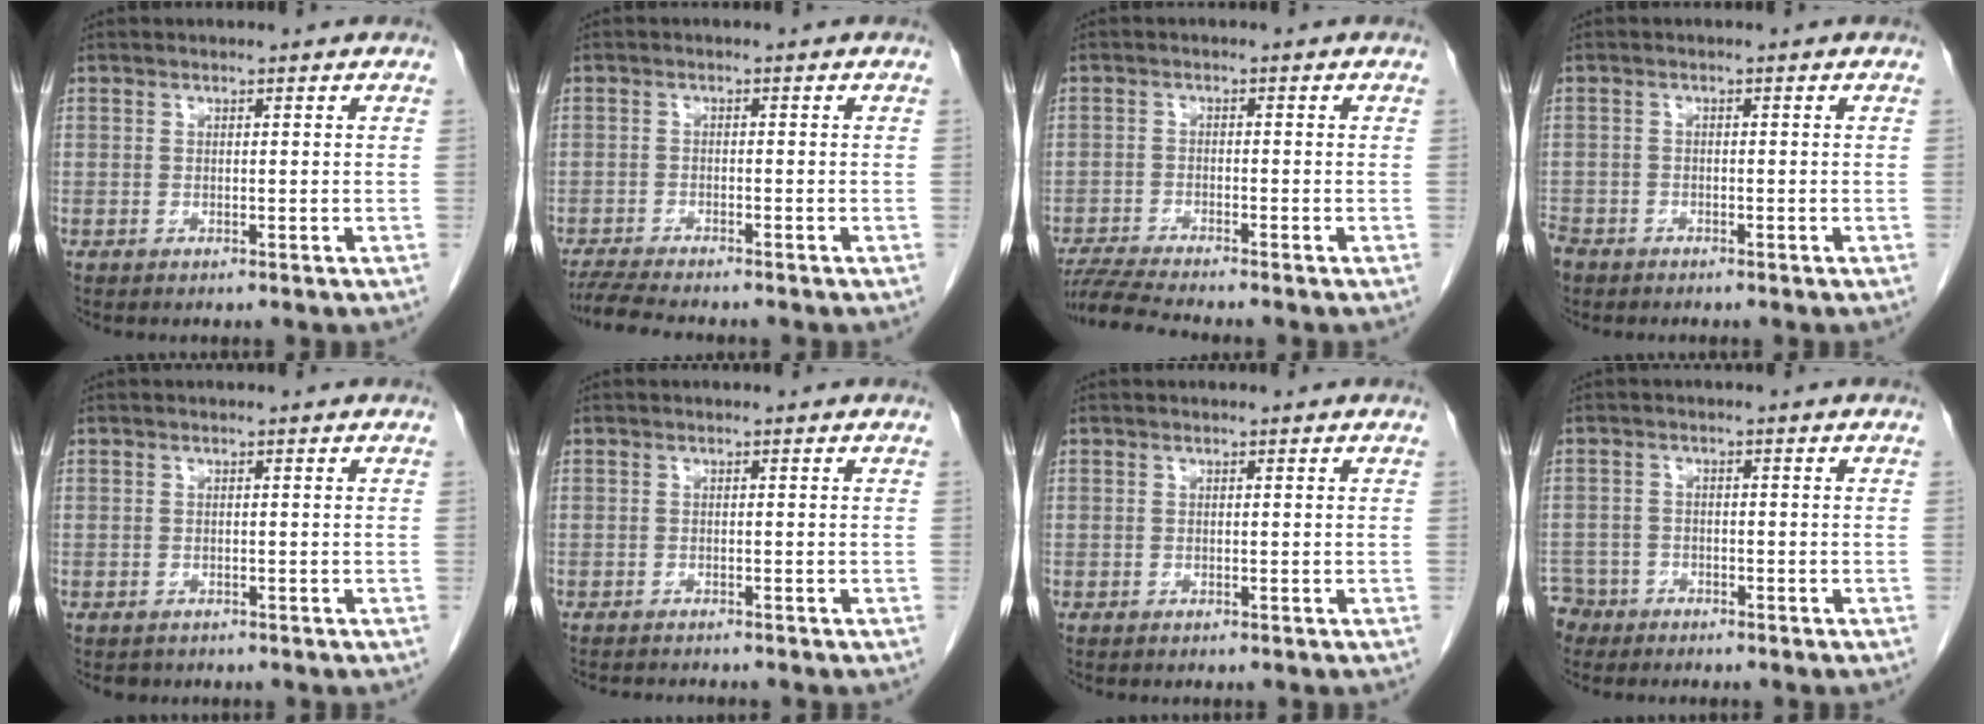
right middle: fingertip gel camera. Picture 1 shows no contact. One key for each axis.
{"total": 6.6, "fx": -5.9, "fy": 0.5, "fz": 2.8, "tx": -0.048, "ty": -0.018, "tz": -0.099}
{"total": 6.0, "fx": -5.5, "fy": -0.8, "fz": 2.2, "tx": -0.039, "ty": -0.023, "tz": -0.099}
{"total": 3.6, "fx": -2.9, "fy": 2.0, "fz": 0.9, "tx": -0.023, "ty": -0.003, "tz": -0.054}
{"total": 1.2, "fx": -1.0, "fy": 0.8, "fz": 0.0, "tx": -0.009, "ty": 0.000, "tz": -0.012}
{"total": 3.1, "fx": -3.0, "fy": 0.3, "fz": 0.9, "tx": -0.009, "ty": -0.008, "tz": -0.041}
{"total": 0.0}
{"total": 4.6, "fx": -3.7, "fy": 2.6, "fz": -0.6, "tx": 0.007, "ty": 0.002, "tz": -0.073}